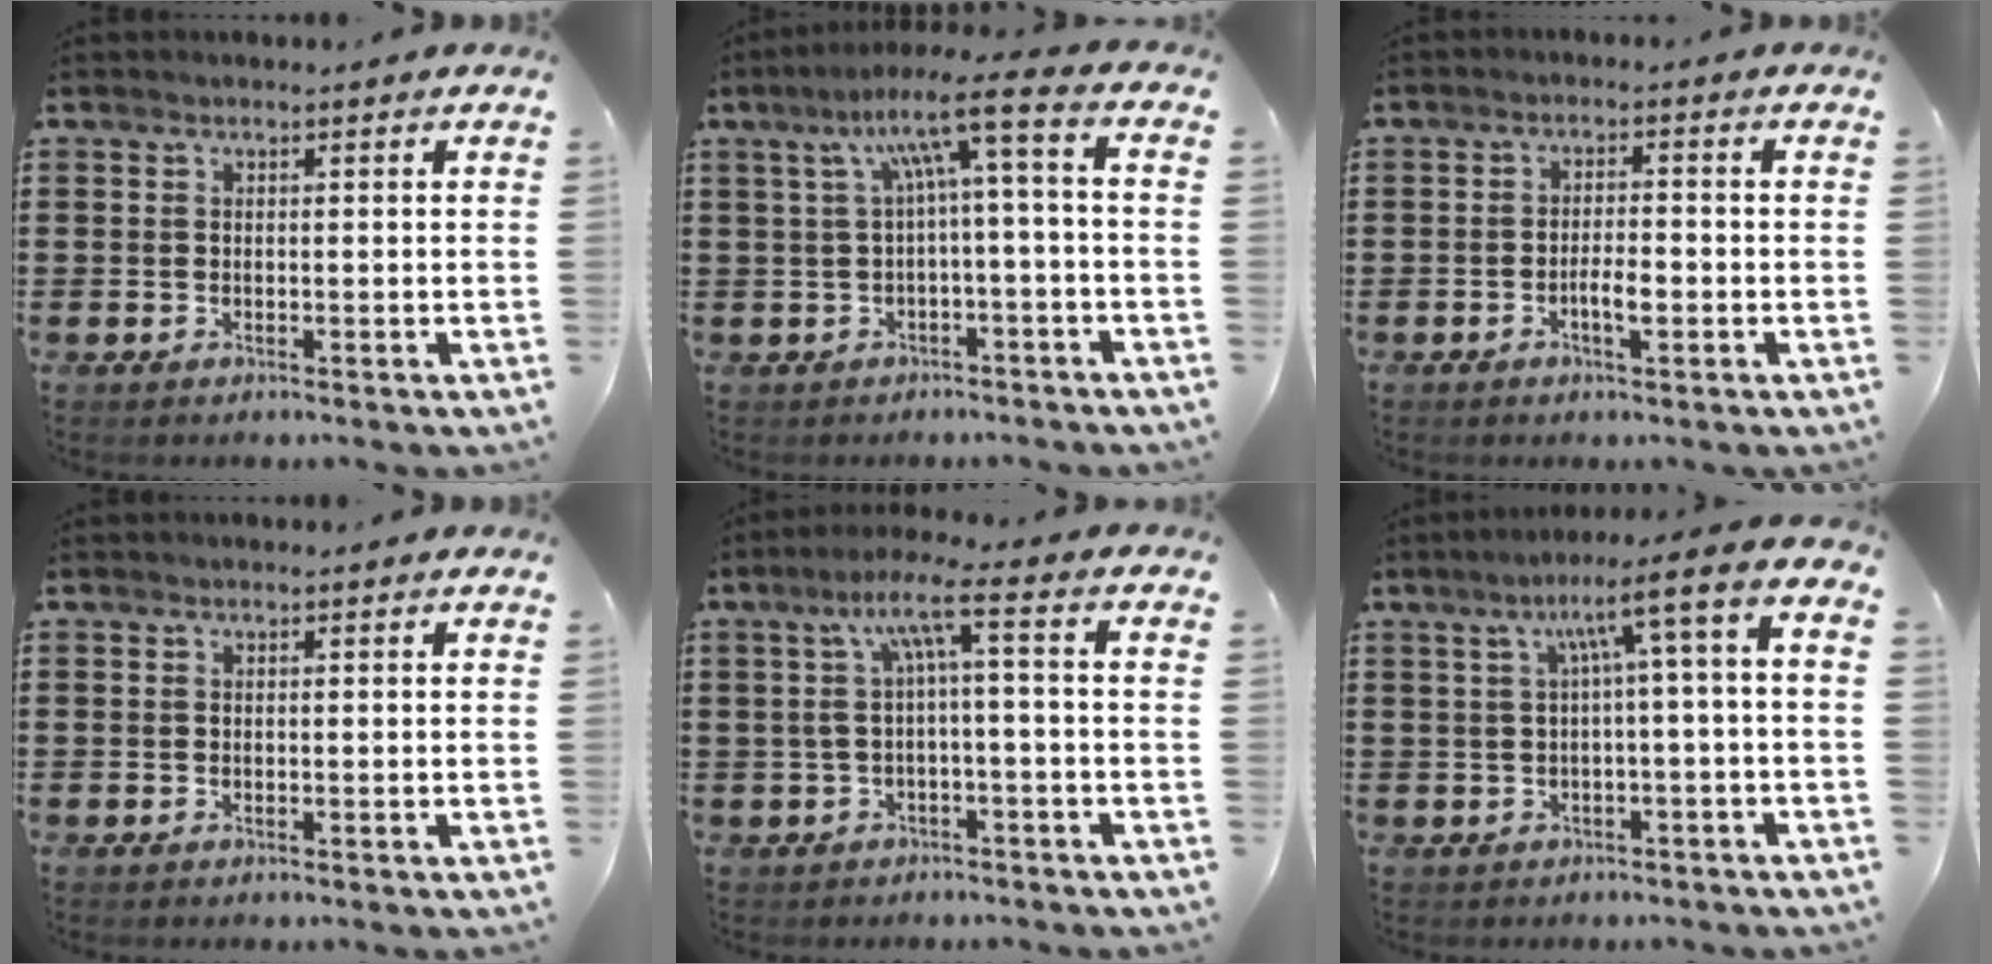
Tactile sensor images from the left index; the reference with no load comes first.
{"total": 7.5, "force": [0.7, 0.3, 7.5], "torque": [-0.145, -0.015, -0.005]}
{"total": 3.3, "force": [-1.3, 1.0, 2.9], "torque": [-0.052, 0.006, -0.023]}
{"total": 0.0}
{"total": 6.2, "force": [0.0, 0.5, 6.2], "torque": [-0.124, 0.006, -0.011]}
{"total": 6.0, "force": [0.1, -0.6, 6.0], "torque": [-0.106, -0.028, -0.019]}